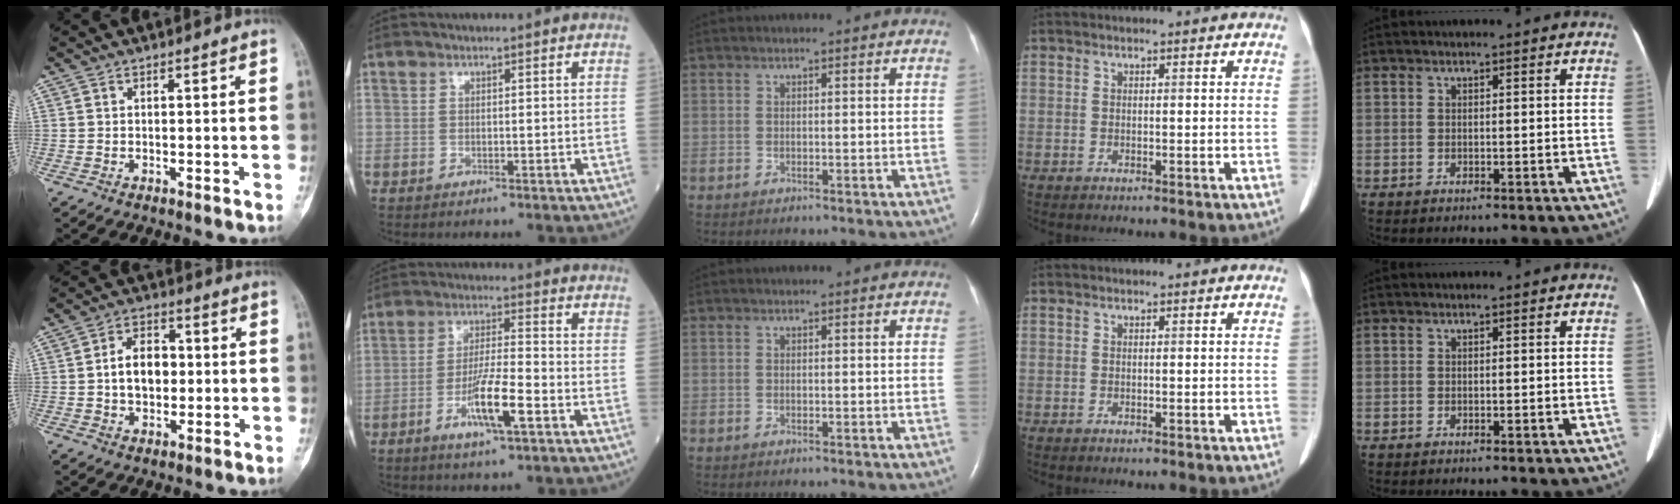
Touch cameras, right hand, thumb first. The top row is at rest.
{"thumb": {"total": 8.5, "force": [0.1, 5.9, 6.1], "torque": [-0.080, 0.015, -0.001]}, "index": {"total": 8.8, "force": [-3.8, 0.8, 7.9], "torque": [-0.152, -0.009, -0.068]}}